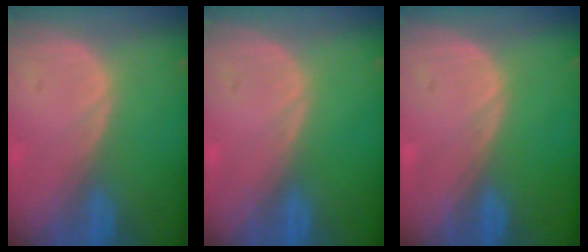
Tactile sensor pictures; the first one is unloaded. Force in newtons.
{"total": 0.0}
{"total": 0.0}